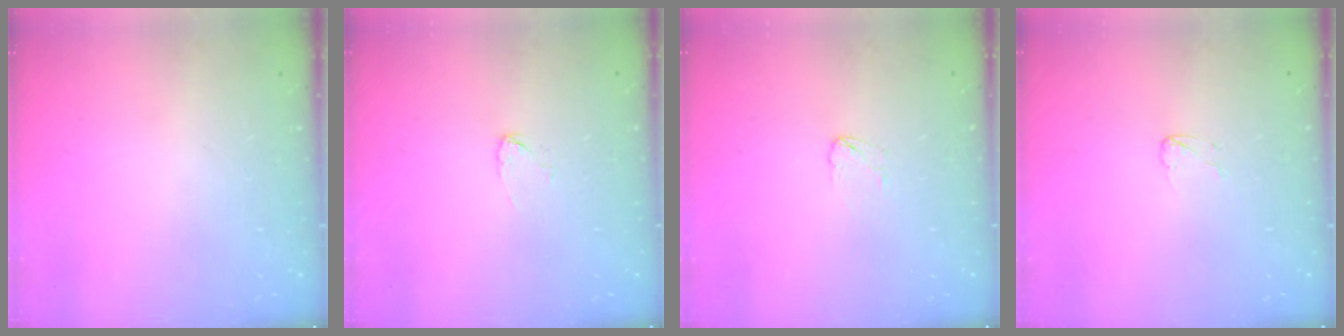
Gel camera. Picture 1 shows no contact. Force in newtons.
{"total": 2.6, "press": 2.6, "slide": 0.1}
{"total": 2.5, "press": 2.5, "slide": 0.2}
{"total": 2.9, "press": 2.8, "slide": 0.3}